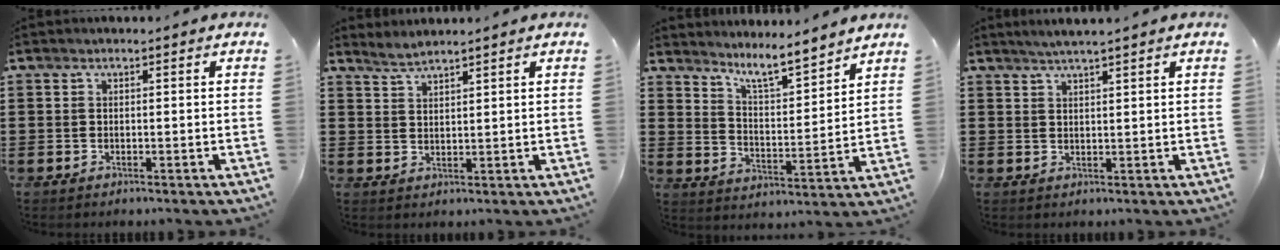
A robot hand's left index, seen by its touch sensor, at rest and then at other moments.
{"total": 1.9, "force": [1.9, -0.1, 0.4], "torque": [-0.012, 0.002, 0.037]}
{"total": 7.2, "force": [6.5, 0.4, 3.0], "torque": [-0.065, -0.042, 0.110]}
{"total": 2.0, "force": [1.8, -0.3, 0.9], "torque": [-0.020, 0.000, 0.034]}